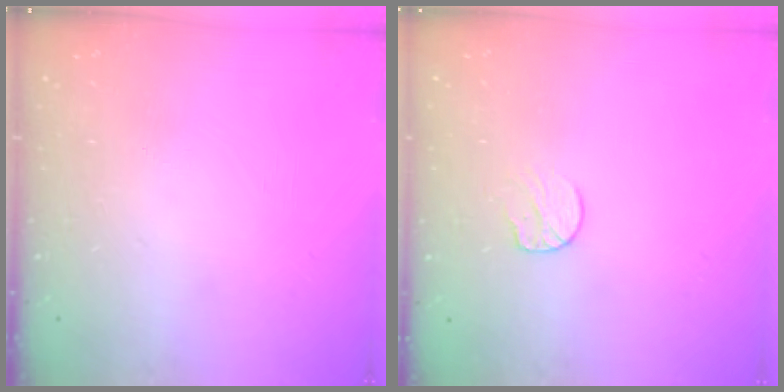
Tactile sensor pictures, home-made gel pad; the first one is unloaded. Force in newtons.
{"total": 6.4, "press": 6.4, "slide": 0.6}